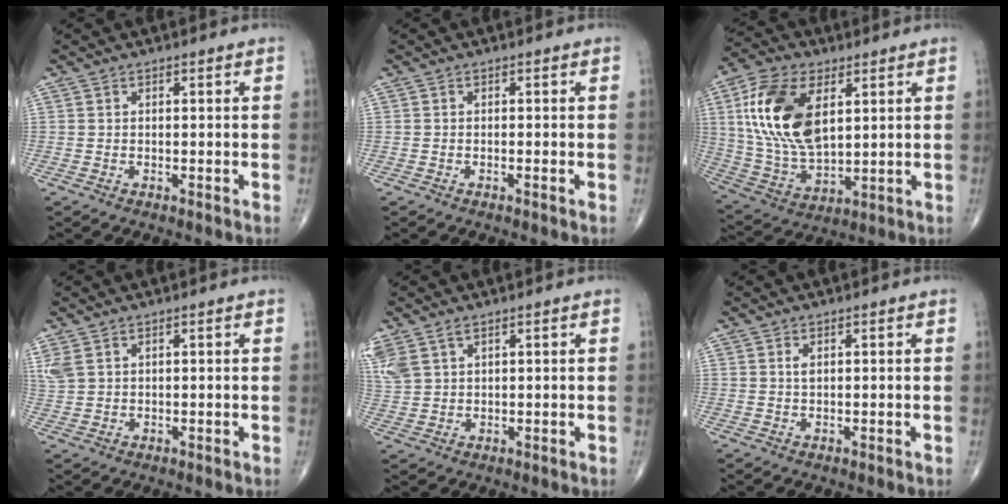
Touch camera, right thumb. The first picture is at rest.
{"total": 0.5, "force": [-0.2, -0.1, 0.5], "torque": [-0.009, -0.001, -0.003]}
{"total": 18.7, "force": [5.3, 10.2, 14.8], "torque": [-0.285, -0.014, 0.103]}
{"total": 3.7, "force": [2.0, 2.1, 2.3], "torque": [-0.066, 0.008, 0.052]}
{"total": 8.1, "force": [4.3, 4.9, 4.8], "torque": [-0.132, 0.005, 0.096]}
{"total": 1.0, "force": [0.4, 0.4, 0.9], "torque": [-0.017, 0.001, 0.009]}